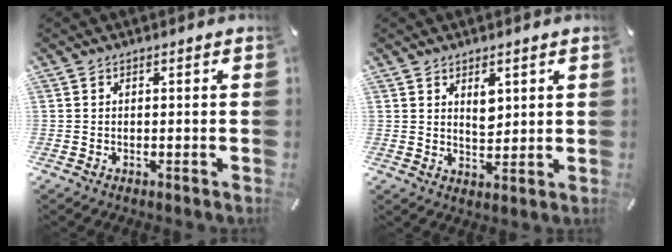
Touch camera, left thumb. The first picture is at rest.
{"total": 4.6, "force": [2.4, 3.0, 2.6], "torque": [-0.029, -0.012, 0.037]}